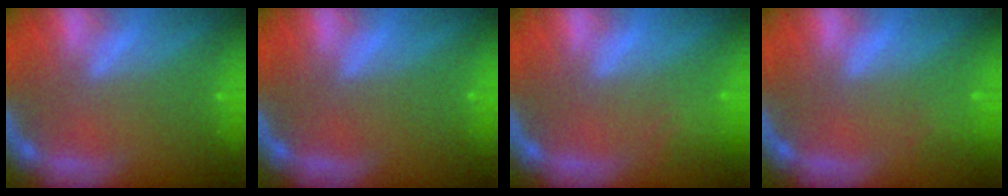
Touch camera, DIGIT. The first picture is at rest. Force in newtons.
{"total": 0.0}
{"total": 2.4}
{"total": 1.4}